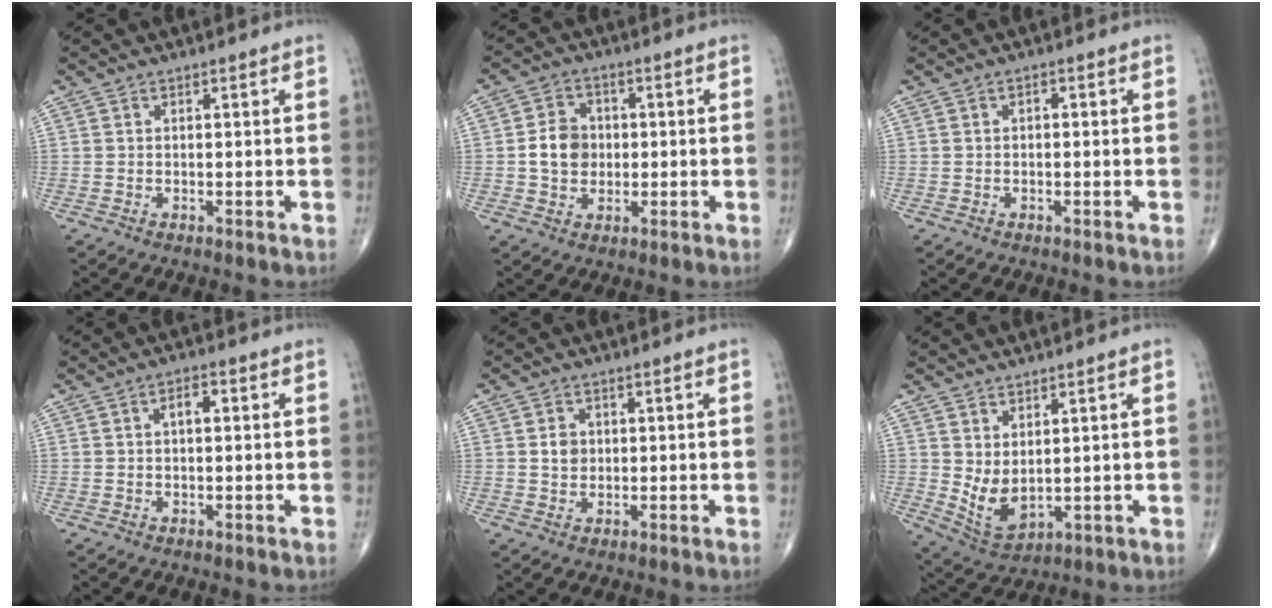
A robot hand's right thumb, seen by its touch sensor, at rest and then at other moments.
{"total": 6.9, "force": [-0.2, 5.8, 3.9], "torque": [-0.047, 0.009, -0.008]}
{"total": 0.9, "force": [0.0, 0.5, 0.7], "torque": [-0.006, 0.004, -0.004]}
{"total": 2.9, "force": [0.5, 1.4, 2.5], "torque": [-0.038, 0.008, 0.006]}
{"total": 2.7, "force": [0.4, 2.3, 1.5], "torque": [-0.012, 0.000, 0.007]}
{"total": 6.6, "force": [1.2, 3.7, 5.4], "torque": [-0.094, -0.019, 0.043]}